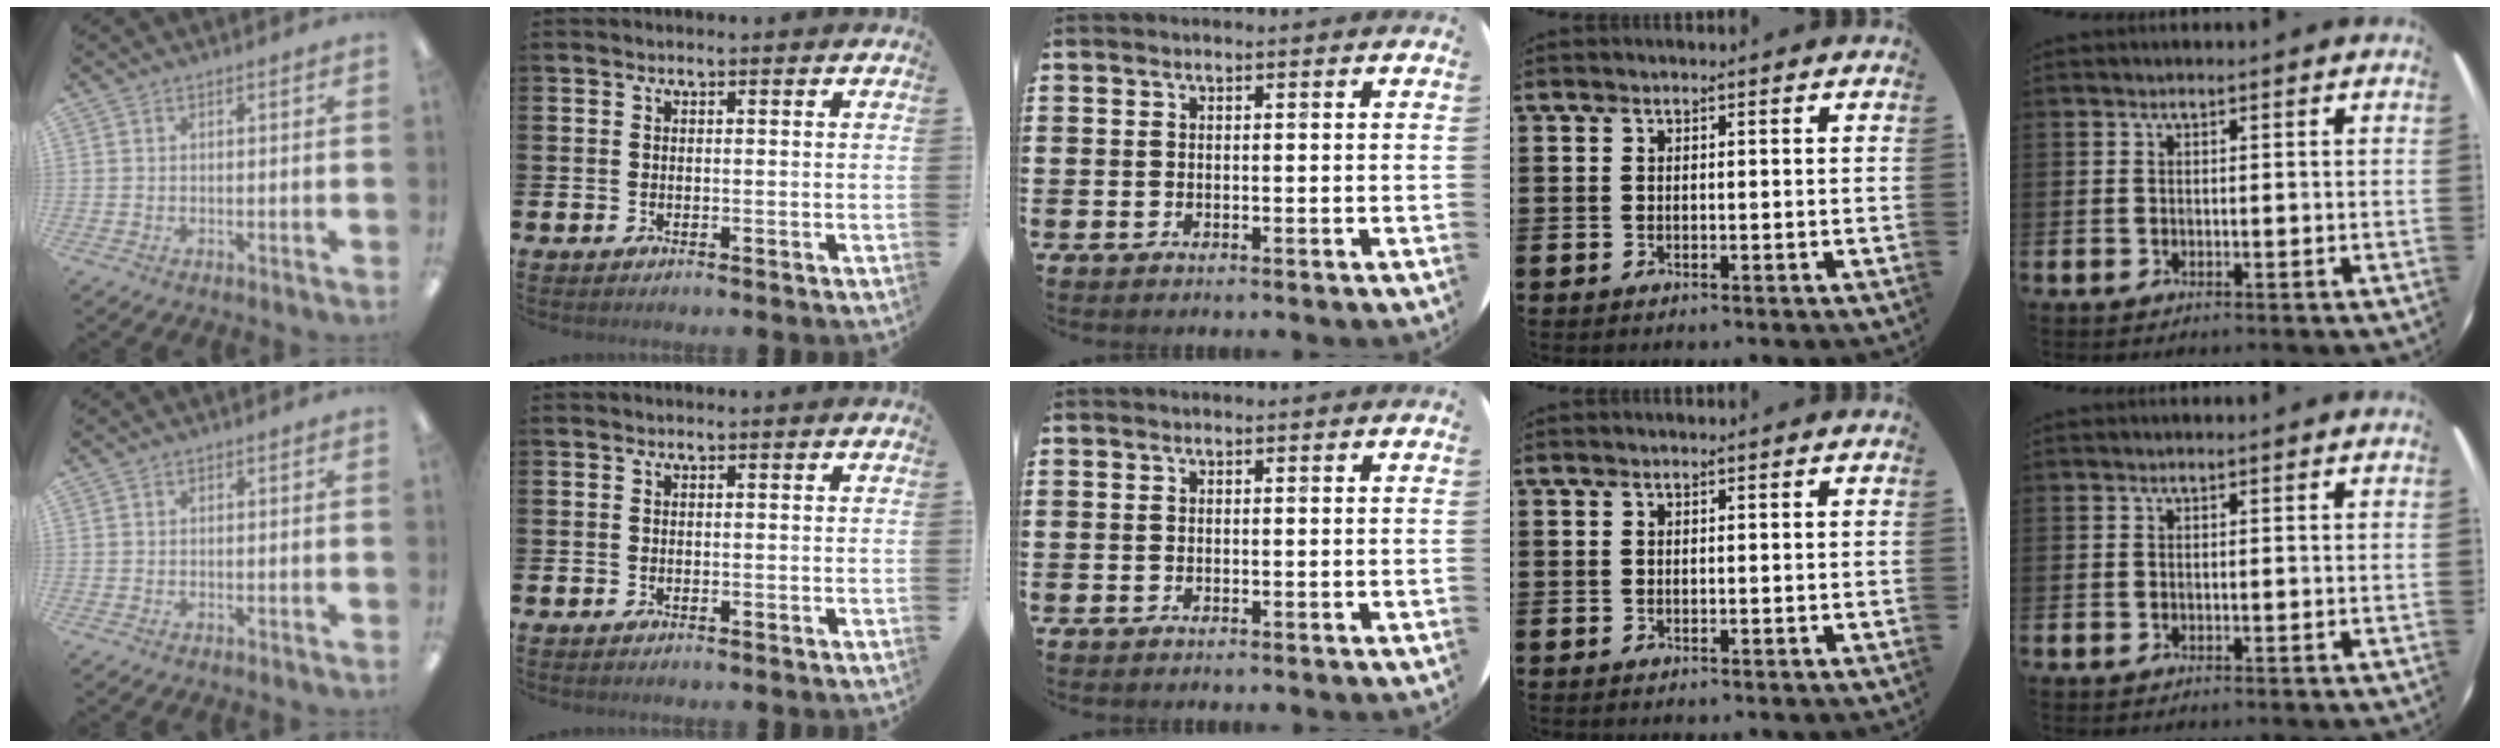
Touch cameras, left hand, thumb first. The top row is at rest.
{}